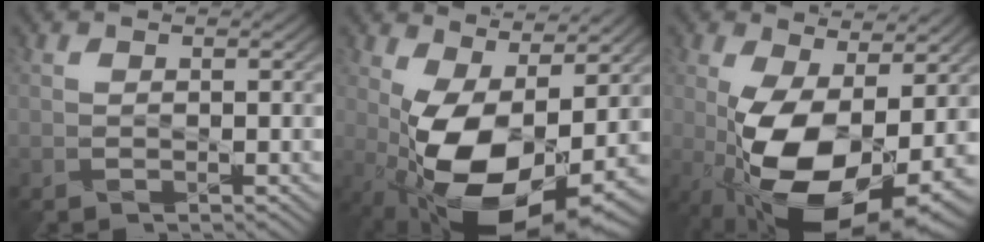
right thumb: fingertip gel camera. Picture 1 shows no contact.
{"total": 13.6, "force": [-0.9, 6.5, 11.9], "torque": [-0.218, -0.010, -0.011]}
{"total": 14.3, "force": [-2.4, 6.9, 12.3], "torque": [-0.232, -0.012, -0.037]}